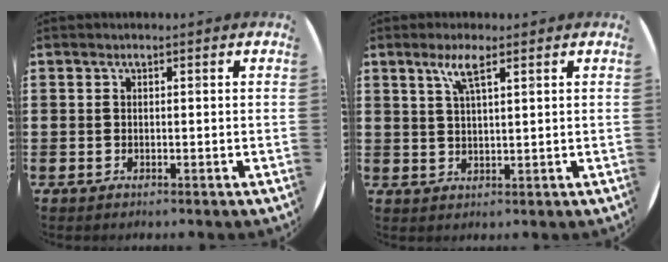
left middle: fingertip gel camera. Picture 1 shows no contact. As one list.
[{"total": 3.8, "force": [2.3, 0.5, 2.9], "torque": [-0.061, 0.007, 0.039]}]